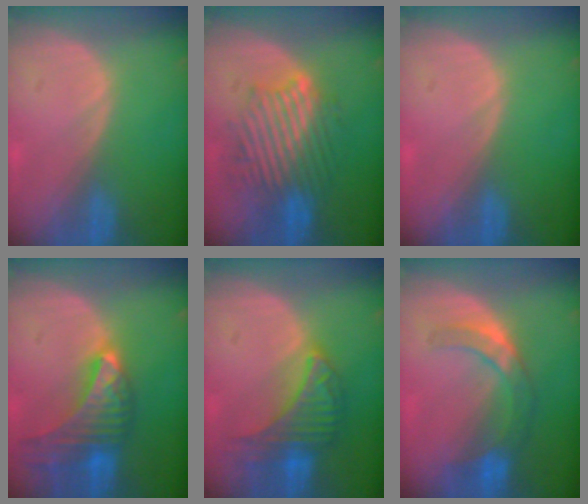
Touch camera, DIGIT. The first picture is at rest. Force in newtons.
{"total": 9.3, "press": 9.3, "slide": 0.9}
{"total": 0.0}
{"total": 9.8, "press": 8.7, "slide": 4.5}
{"total": 7.5, "press": 7.5, "slide": 0.1}
{"total": 7.3, "press": 6.4, "slide": 3.4}